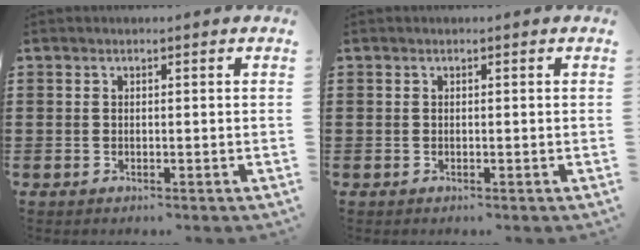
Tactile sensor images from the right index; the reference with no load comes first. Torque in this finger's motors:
{"motor_torque": [0.00, 0.00, 0.00, 0.00]}